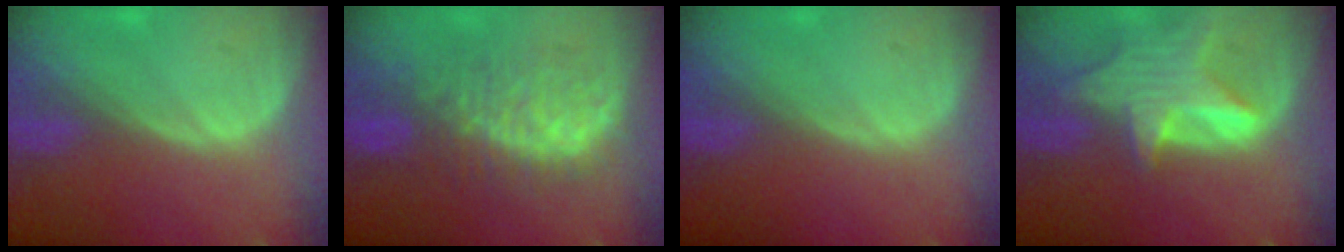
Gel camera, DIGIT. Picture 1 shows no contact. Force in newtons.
{"total": 8.9, "press": 8.6, "slide": 2.1}
{"total": 0.0}
{"total": 8.0, "press": 7.3, "slide": 3.3}